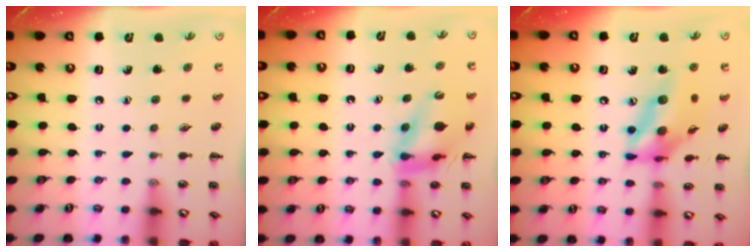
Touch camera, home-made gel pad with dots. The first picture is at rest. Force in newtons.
{"total": 14.4, "press": 14.2, "slide": 2.0}
{"total": 15.3, "press": 14.6, "slide": 4.3}